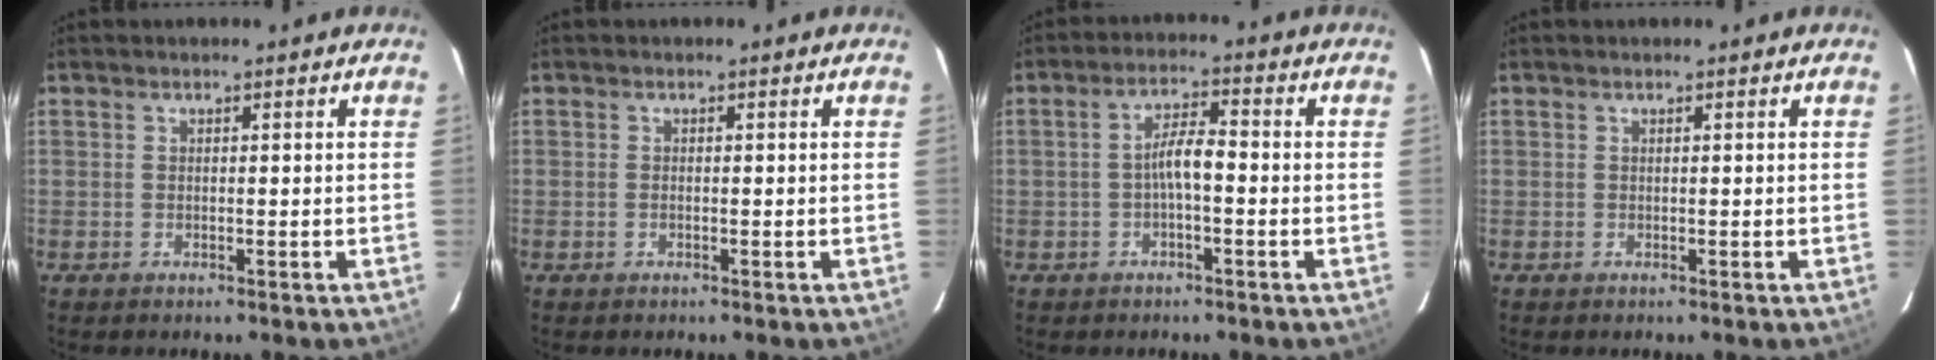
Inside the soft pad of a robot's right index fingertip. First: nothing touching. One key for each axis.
{"total": 0.5, "fx": -0.2, "fy": 0.3, "fz": 0.4, "tx": -0.009, "ty": 0.000, "tz": -0.005}
{"total": 4.2, "fx": -1.1, "fy": 0.9, "fz": 3.9, "tx": -0.075, "ty": 0.012, "tz": -0.020}
{"total": 0.0}